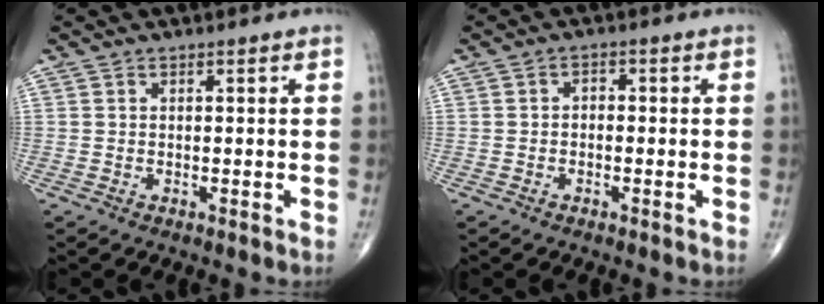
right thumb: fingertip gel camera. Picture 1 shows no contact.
{"total": 1.5, "force": [-0.4, 1.1, 1.0], "torque": [-0.008, 0.009, -0.011]}